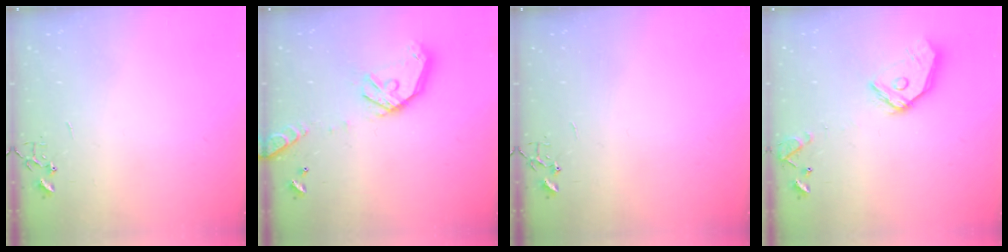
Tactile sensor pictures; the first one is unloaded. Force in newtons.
{"total": 16.2, "press": 16.0, "slide": 2.7}
{"total": 0.0}
{"total": 14.6, "press": 14.4, "slide": 1.8}